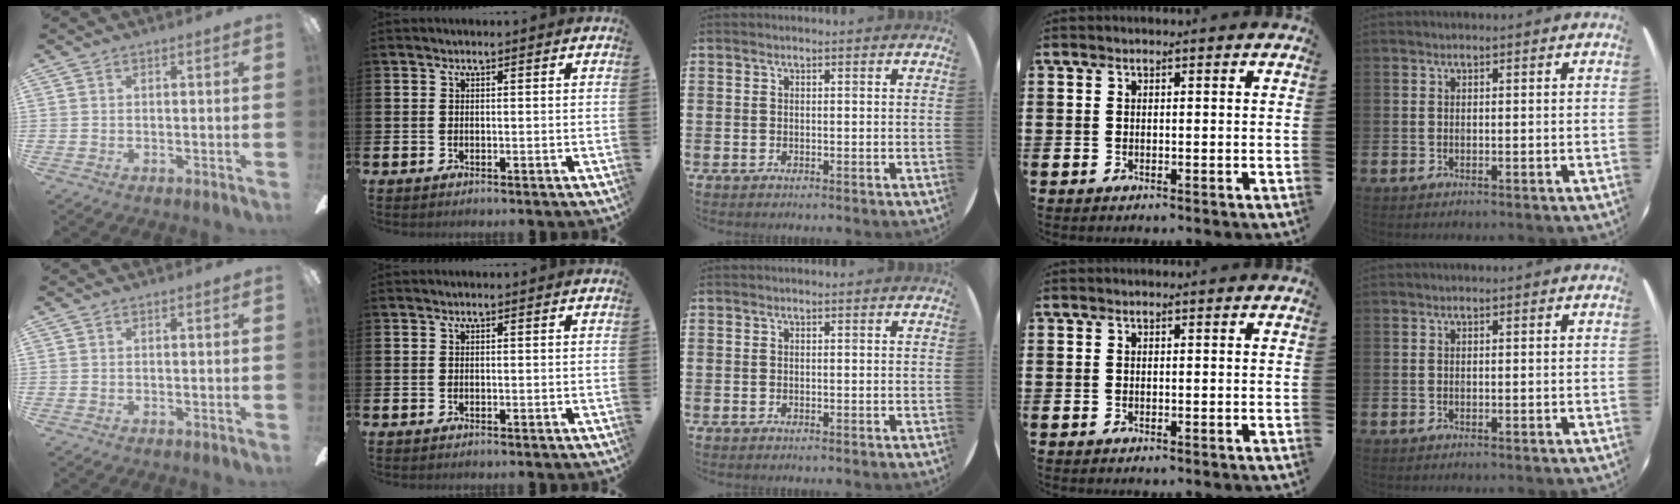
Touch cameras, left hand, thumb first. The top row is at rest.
{}